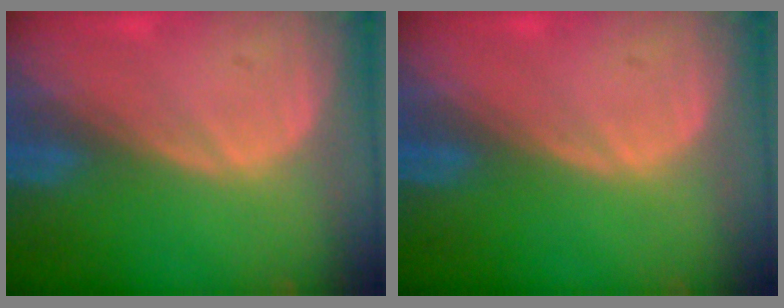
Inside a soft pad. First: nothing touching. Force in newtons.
{"total": 0.0}